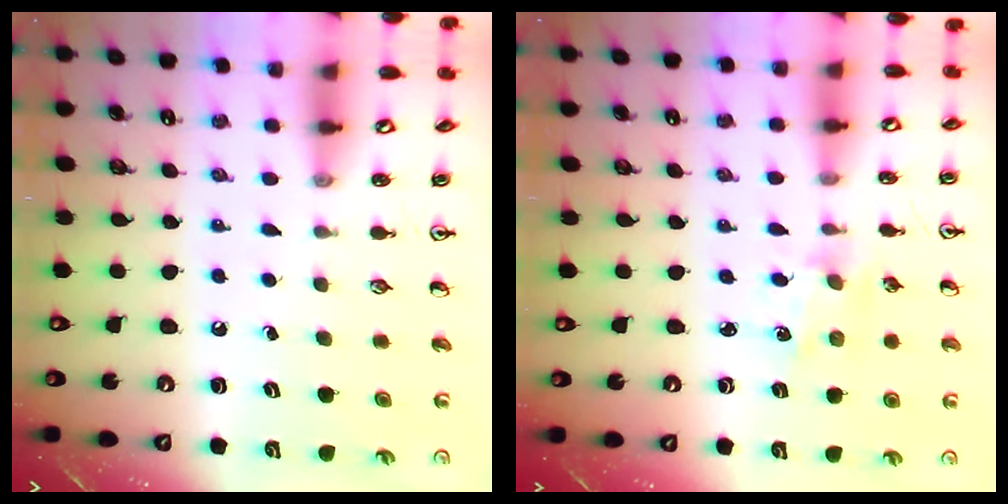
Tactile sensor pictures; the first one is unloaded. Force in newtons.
{"total": 1.2, "press": 1.2, "slide": 0.2}